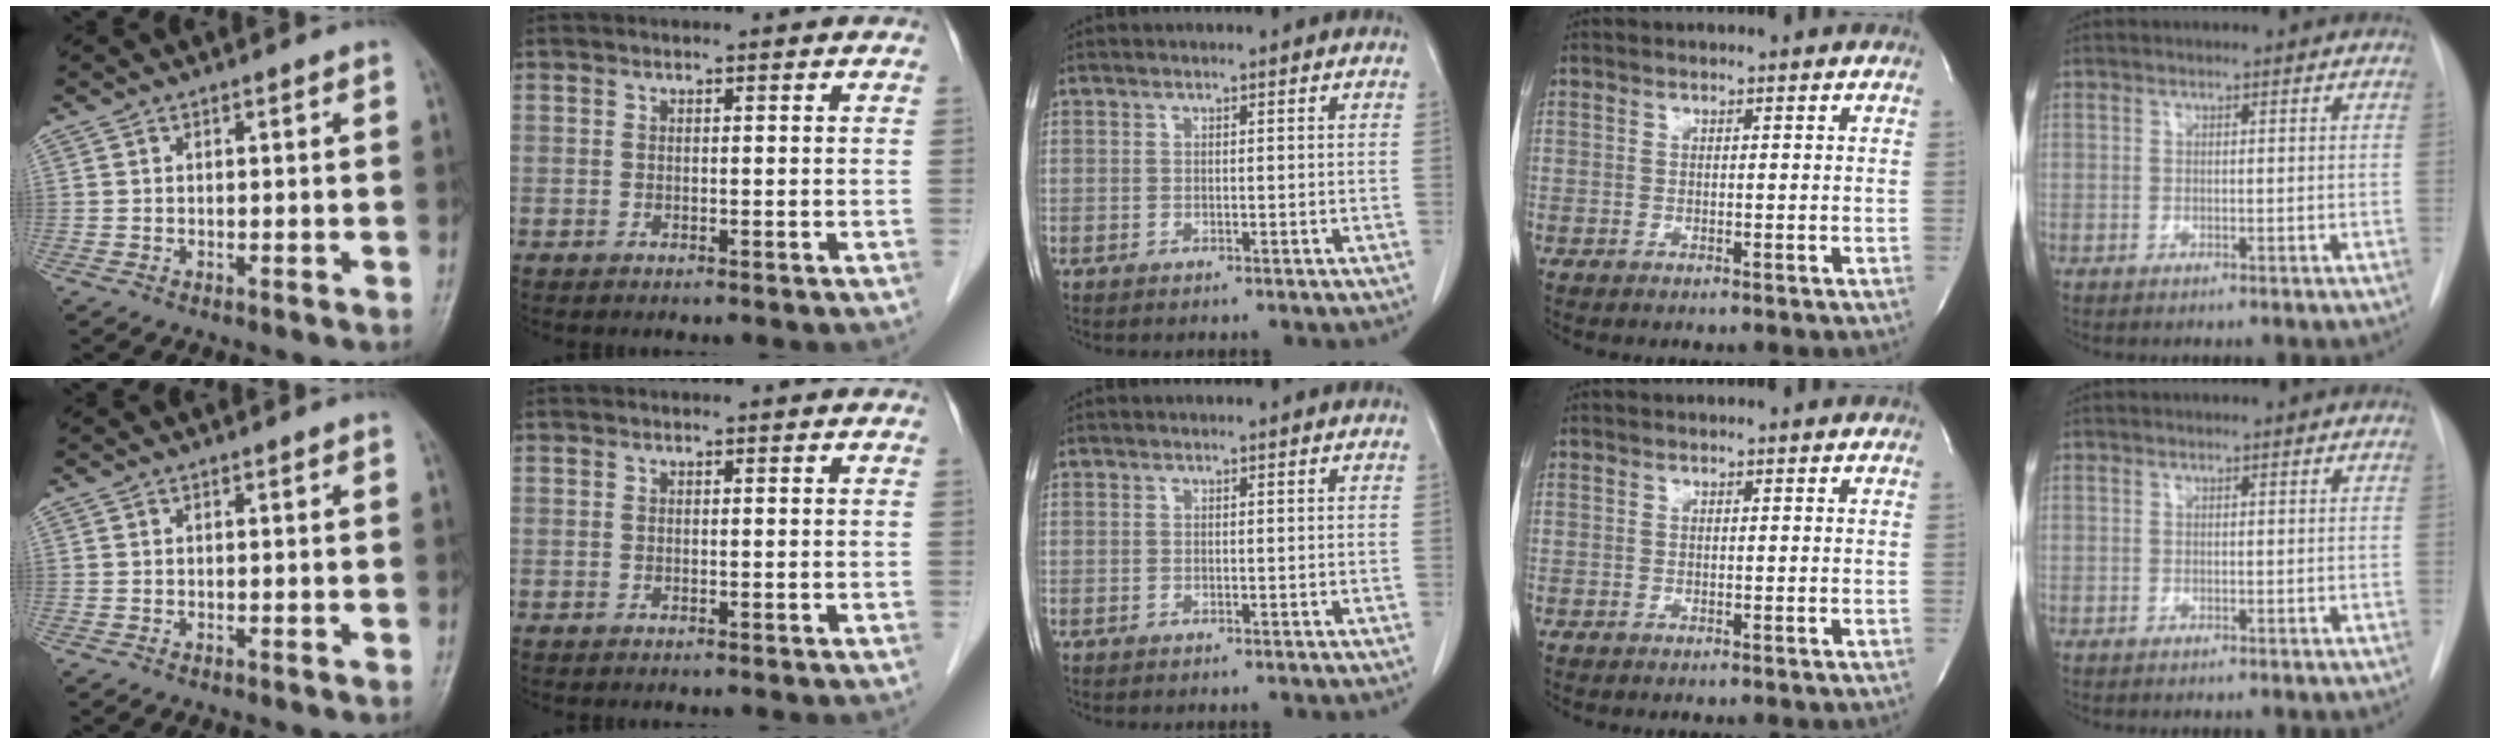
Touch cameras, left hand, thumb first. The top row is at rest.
{}